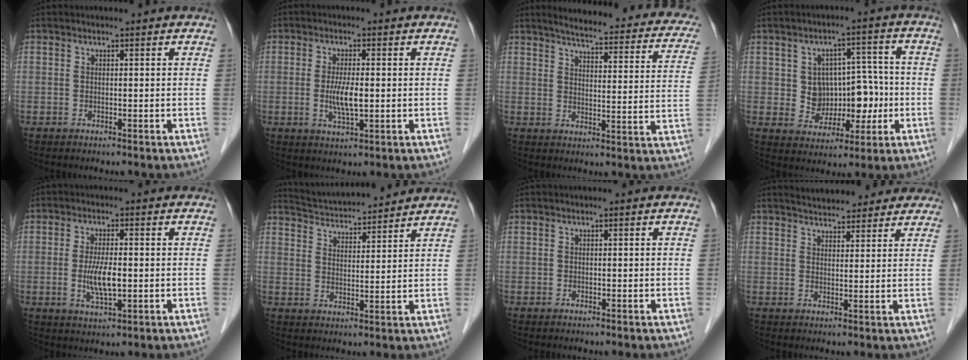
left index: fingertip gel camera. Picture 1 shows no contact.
{"total": 4.6, "force": [-0.5, 0.9, 4.5], "torque": [-0.095, -0.007, -0.007]}
{"total": 22.6, "force": [19.6, 4.6, 10.3], "torque": [-0.118, -0.025, 0.216]}
{"total": 8.1, "force": [-0.7, 6.3, 5.2], "torque": [-0.070, 0.032, 0.003]}
{"total": 5.4, "force": [-0.7, 1.3, 5.2], "torque": [-0.106, -0.009, -0.010]}
{"total": 11.9, "force": [11.4, 1.2, 3.3], "torque": [-0.065, 0.020, 0.180]}
{"total": 0.0}
{"total": 9.9, "force": [9.0, 2.9, 2.9], "torque": [-0.029, 0.020, 0.113]}